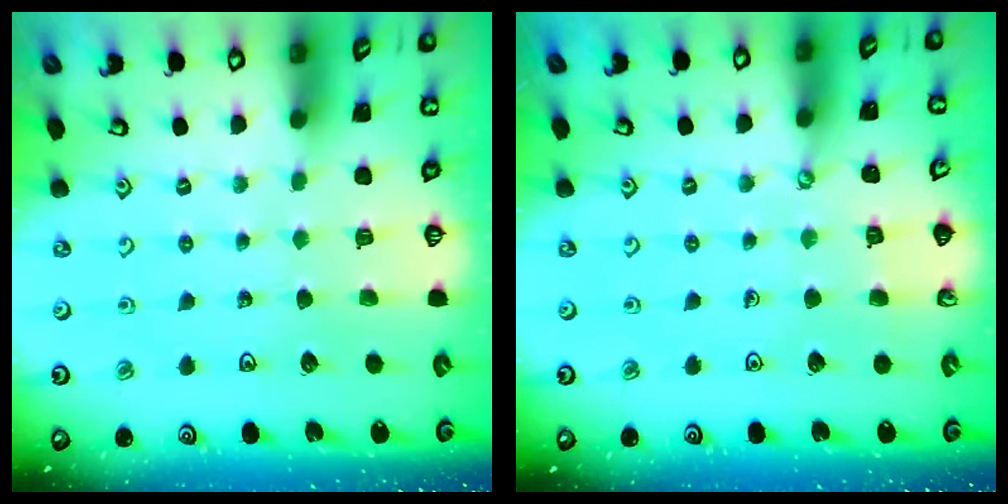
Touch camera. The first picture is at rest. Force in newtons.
{"total": 3.1, "press": 3.1, "slide": 0.3}